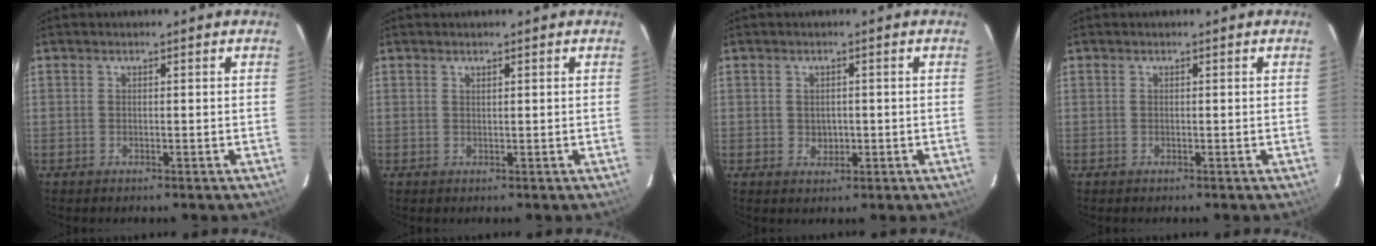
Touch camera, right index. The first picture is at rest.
{"total": 0.8, "force": [0.7, 0.1, 0.3], "torque": [-0.005, 0.000, 0.013]}
{"total": 2.3, "force": [-0.2, 2.0, 1.2], "torque": [-0.018, 0.002, 0.001]}
{"total": 0.0}